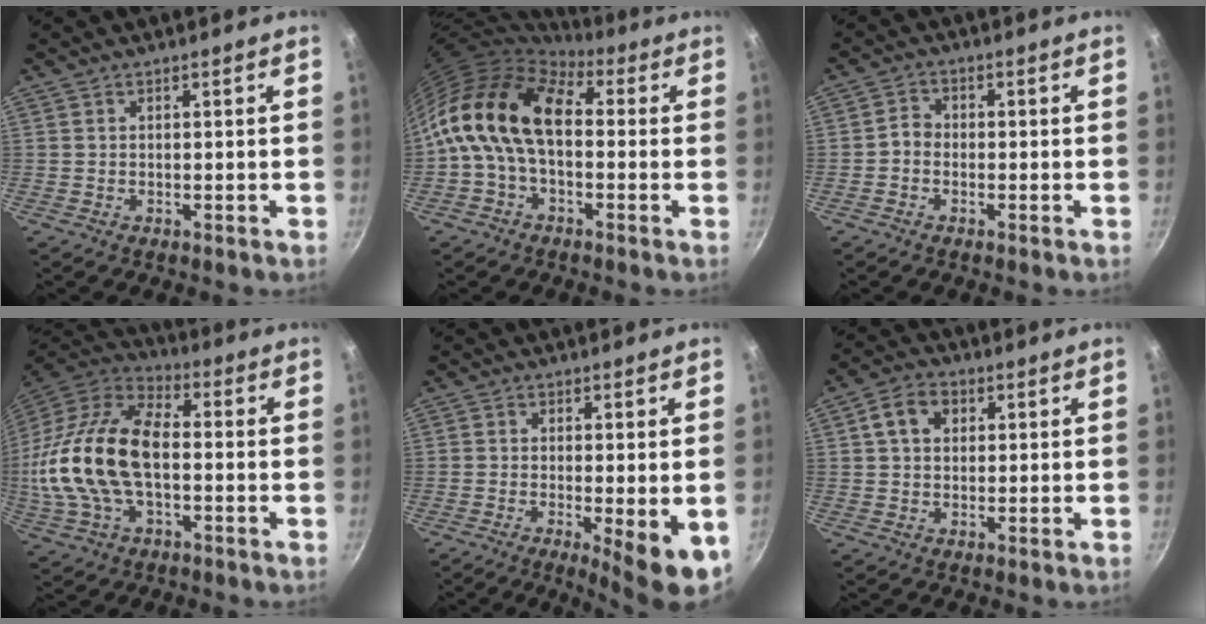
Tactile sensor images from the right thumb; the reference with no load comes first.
{"total": 15.0, "force": [0.8, 9.3, 11.7], "torque": [-0.198, 0.026, -0.008]}
{"total": 2.4, "force": [-1.0, 1.9, 1.1], "torque": [-0.015, 0.018, -0.026]}
{"total": 22.8, "force": [-1.2, 12.8, 18.8], "torque": [-0.368, 0.035, -0.031]}
{"total": 8.3, "force": [-2.1, 1.7, 7.8], "torque": [-0.107, -0.011, -0.024]}
{"total": 6.2, "force": [1.8, 4.6, 3.7], "torque": [-0.052, 0.008, 0.023]}